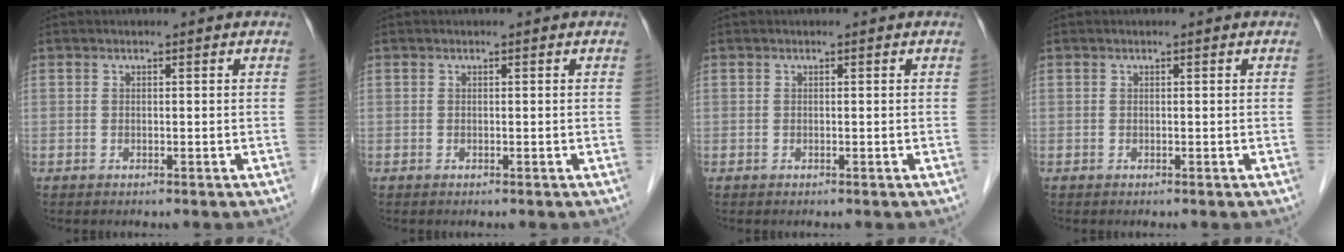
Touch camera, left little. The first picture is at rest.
{"total": 0.0}
{"total": 0.0}
{"total": 0.0}